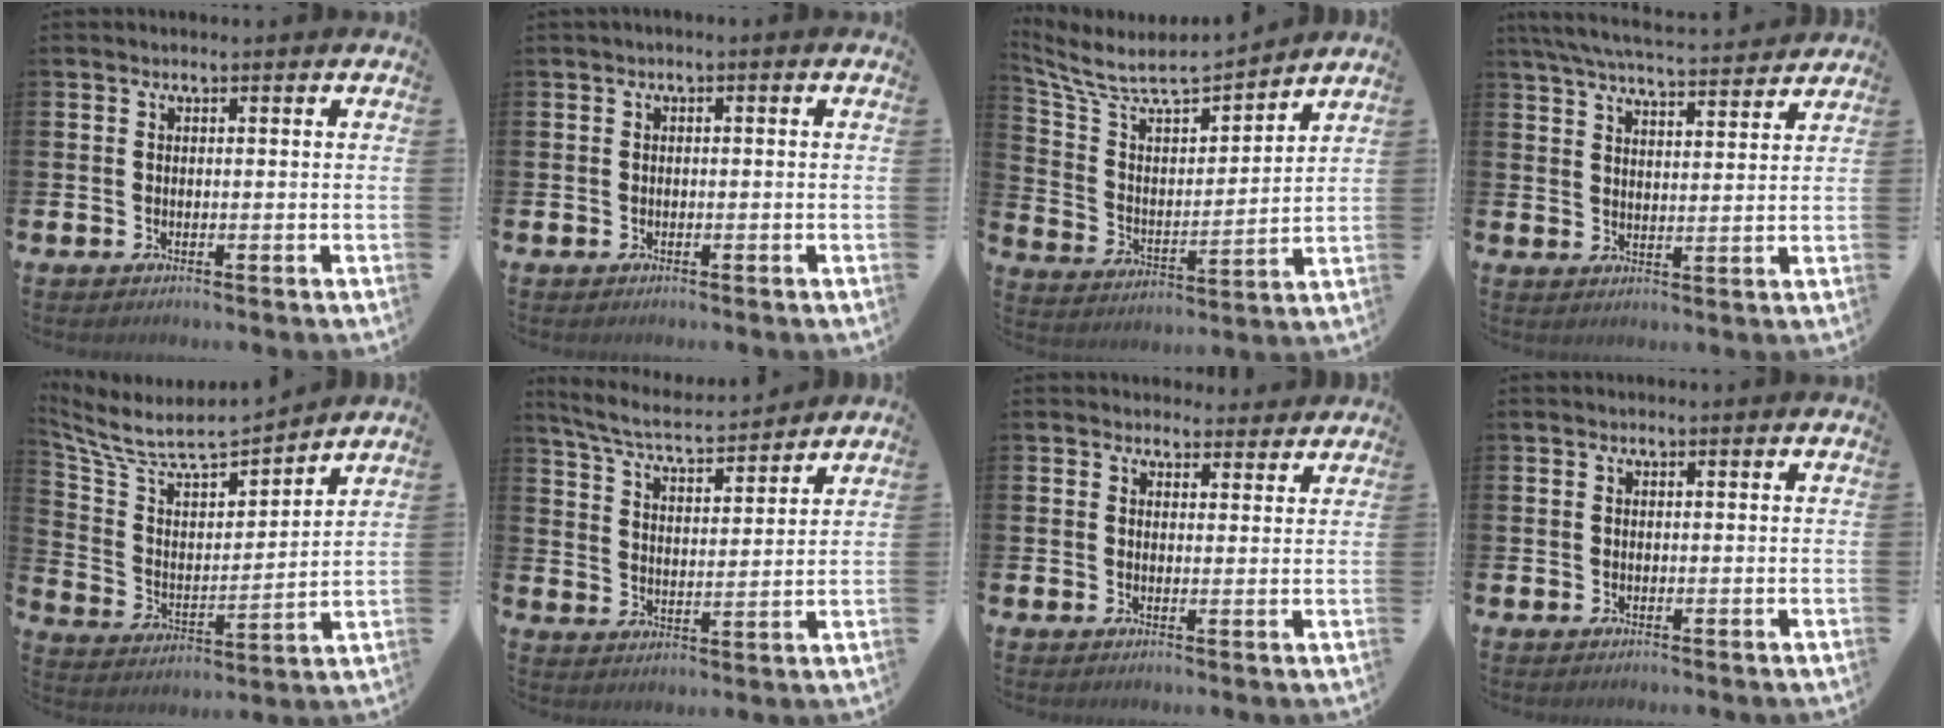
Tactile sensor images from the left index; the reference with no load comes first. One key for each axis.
{"total": 0.6, "fx": -0.4, "fy": 0.1, "fz": 0.4, "tx": -0.010, "ty": -0.001, "tz": -0.008}
{"total": 6.8, "fx": 6.2, "fy": 1.3, "fz": 2.5, "tx": -0.082, "ty": -0.043, "tz": 0.104}
{"total": 6.3, "fx": 6.0, "fy": 0.6, "fz": 1.8, "tx": -0.047, "ty": -0.039, "tz": 0.105}
{"total": 7.4, "fx": 6.8, "fy": 2.0, "fz": 2.2, "tx": -0.085, "ty": -0.057, "tz": 0.112}
{"total": 6.2, "fx": 5.8, "fy": 1.0, "fz": 2.1, "tx": -0.067, "ty": -0.036, "tz": 0.097}
{"total": 2.8, "fx": 2.6, "fy": 1.0, "fz": -0.2, "tx": 0.011, "ty": -0.012, "tz": 0.045}
{"total": 0.0}